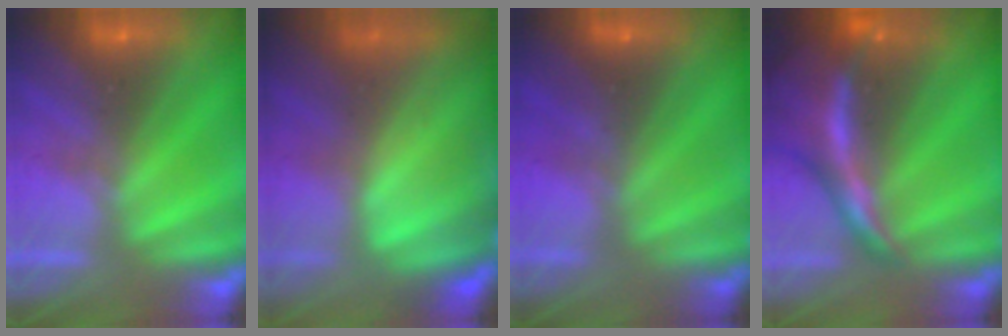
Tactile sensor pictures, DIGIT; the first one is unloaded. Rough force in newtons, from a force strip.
{"total": 6.7}
{"total": 2.2}
{"total": 7.5}